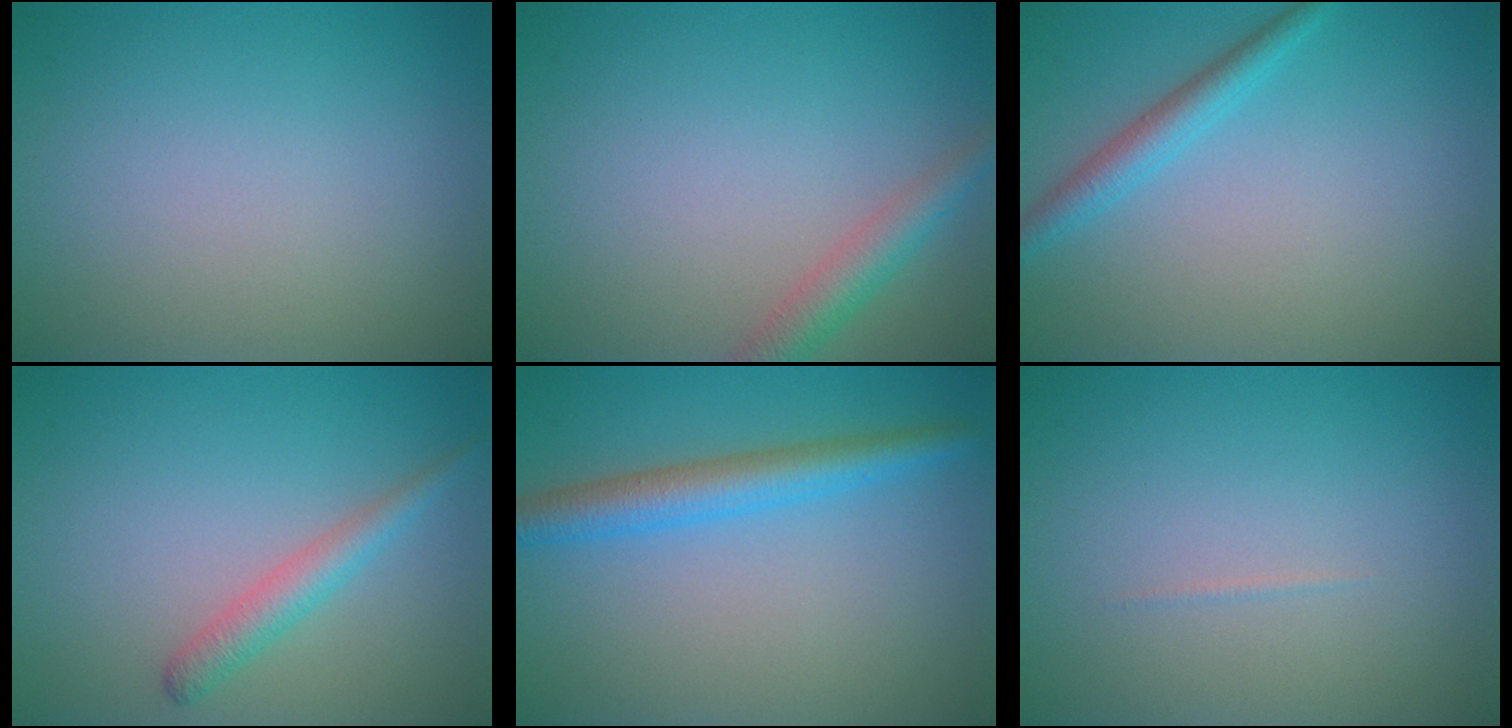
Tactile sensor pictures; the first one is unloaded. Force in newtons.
{"total": 2.6, "press": 2.6, "slide": 0.1}
{"total": 2.3, "press": 2.3, "slide": 0.1}
{"total": 2.3, "press": 2.3, "slide": 0.1}
{"total": 3.8, "press": 3.8, "slide": 0.1}
{"total": 0.6, "press": 0.6, "slide": 0.2}